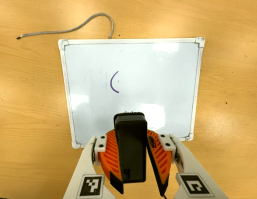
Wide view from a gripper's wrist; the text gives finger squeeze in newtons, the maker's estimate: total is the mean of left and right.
{"total": 9.5, "left": 9.7, "right": 9.4}